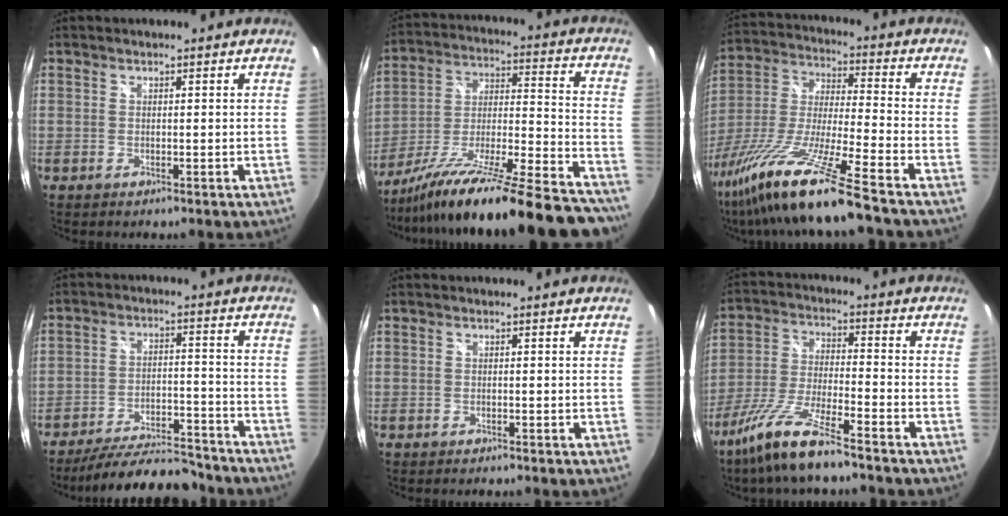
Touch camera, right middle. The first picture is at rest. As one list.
[{"total": 31.1, "force": [-25.6, 3.5, 17.4], "torque": [-0.262, -0.055, -0.385]}, {"total": 22.1, "force": [-16.3, -0.3, 14.9], "torque": [-0.295, -0.044, -0.302]}, {"total": 16.2, "force": [-14.6, 3.3, 6.1], "torque": [-0.116, 0.002, -0.208]}, {"total": 1.4, "force": [-1.3, 0.2, 0.5], "torque": [-0.011, -0.011, -0.023]}, {"total": 11.1, "force": [-8.6, 0.5, 7.0], "torque": [-0.149, -0.014, -0.161]}]